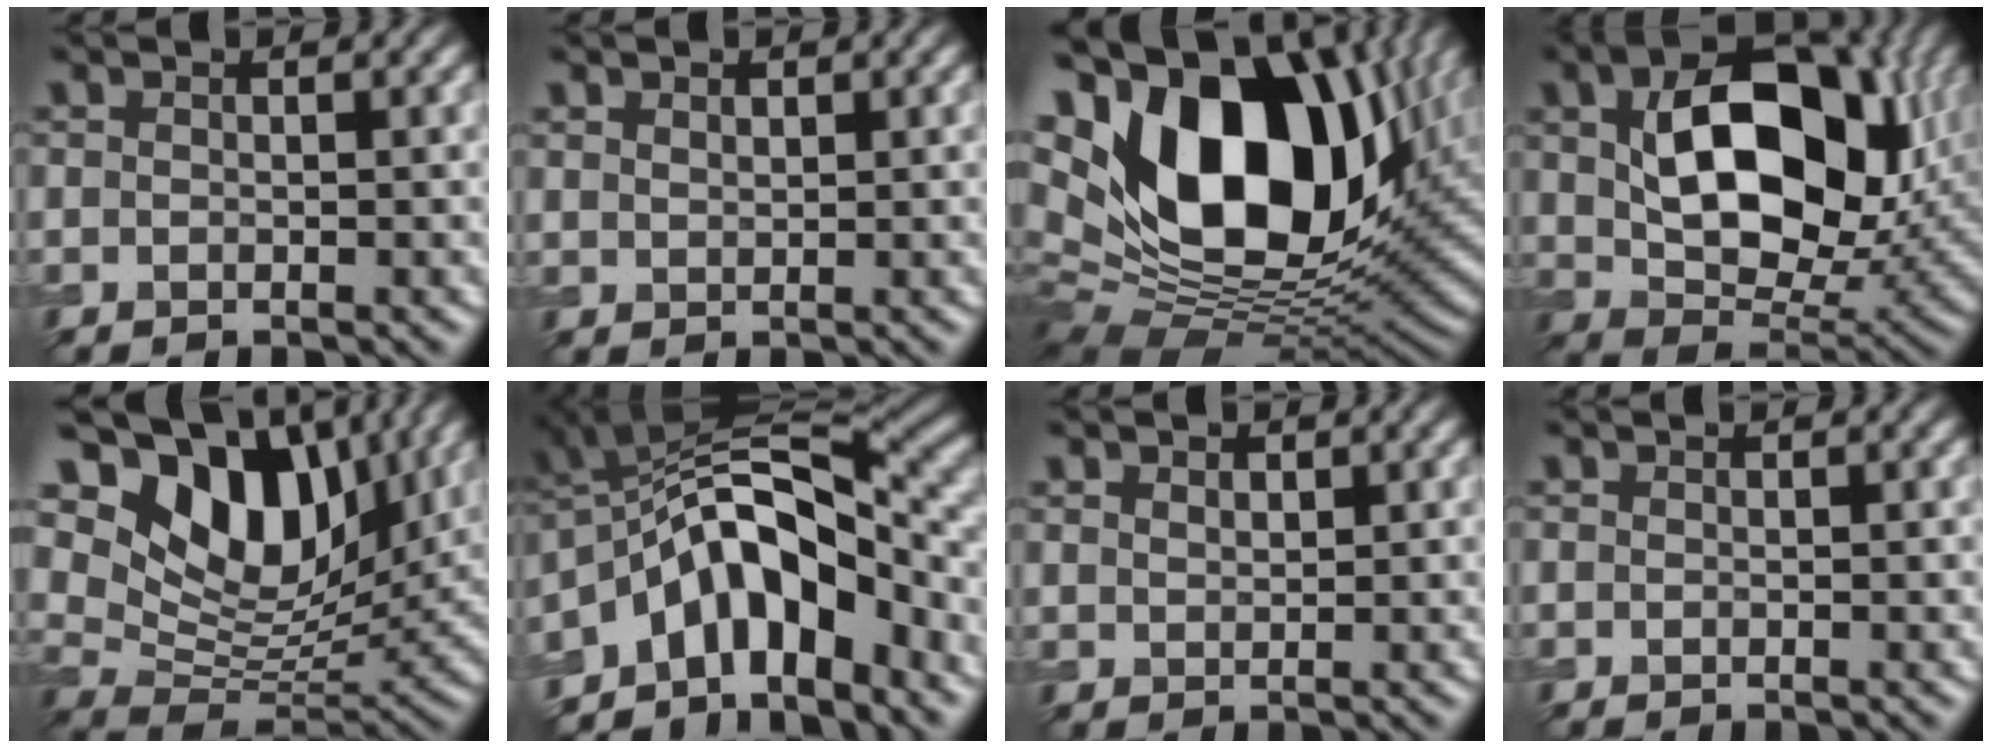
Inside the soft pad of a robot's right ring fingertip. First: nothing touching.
{"total": 1.0, "force": [0.9, 0.4, -0.2], "torque": [0.006, 0.005, 0.017]}
{"total": 18.8, "force": [6.1, 11.3, 13.8], "torque": [-0.249, 0.020, 0.108]}
{"total": 13.8, "force": [2.9, 8.8, 10.2], "torque": [-0.168, 0.003, 0.062]}
{"total": 13.3, "force": [7.1, 7.9, 7.9], "torque": [-0.131, 0.012, 0.124]}
{"total": 9.7, "force": [-4.1, 4.6, 7.4], "torque": [-0.101, 0.025, -0.082]}
{"total": 1.2, "force": [1.1, 0.6, -0.1], "torque": [0.004, 0.006, 0.019]}
{"total": 0.0}